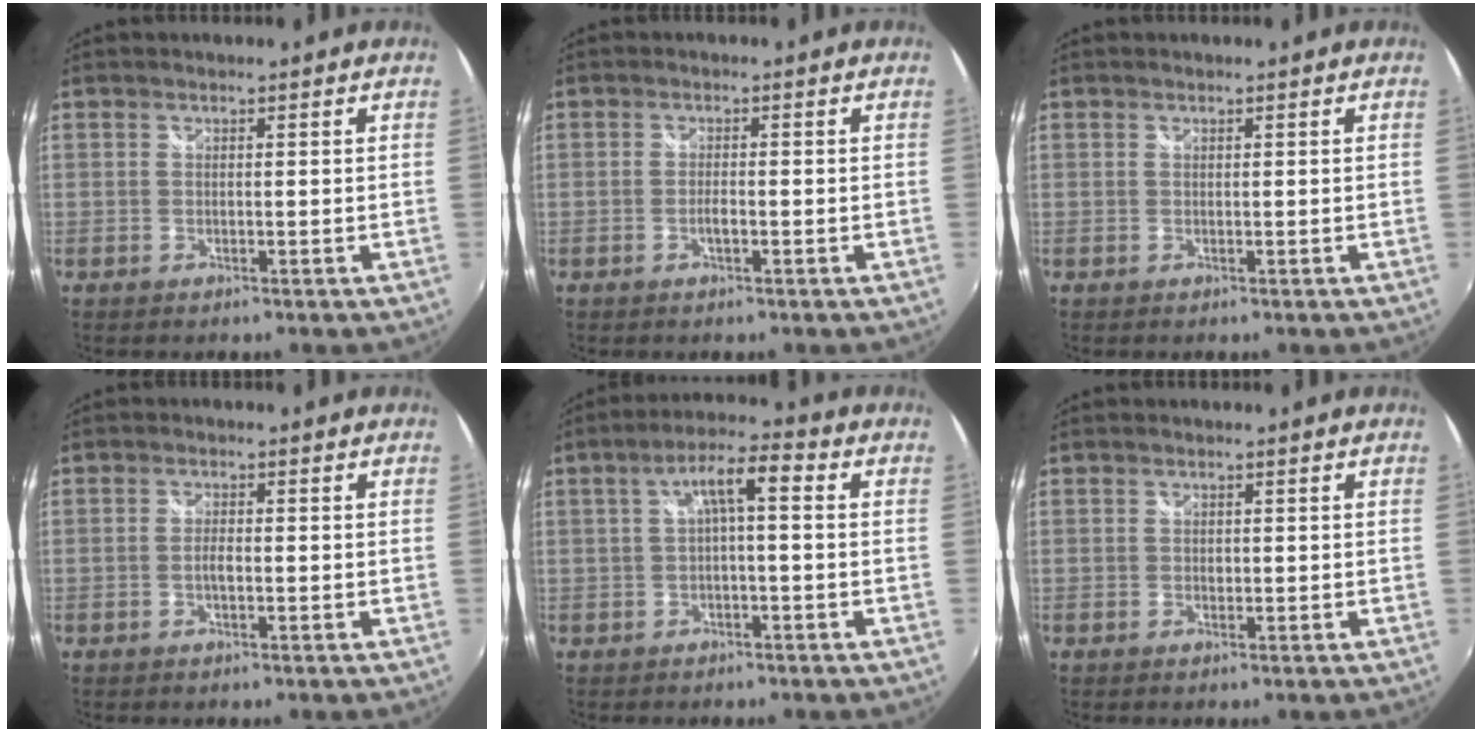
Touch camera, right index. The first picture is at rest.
{"total": 1.6, "force": [-0.7, 0.4, 1.4], "torque": [-0.030, 0.001, -0.013]}
{"total": 0.0}
{"total": 1.8, "force": [-0.5, 0.6, 1.6], "torque": [-0.033, 0.002, -0.010]}
{"total": 6.3, "force": [0.5, 1.4, 6.1], "torque": [-0.118, 0.019, 0.012]}
{"total": 0.7, "force": [0.0, 0.6, 0.3], "torque": [-0.004, 0.000, 0.000]}